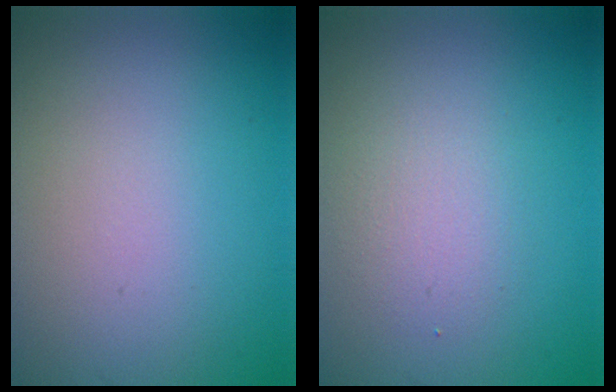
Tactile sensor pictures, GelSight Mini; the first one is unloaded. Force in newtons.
{"total": 2.2, "press": 2.2, "slide": 0.1}